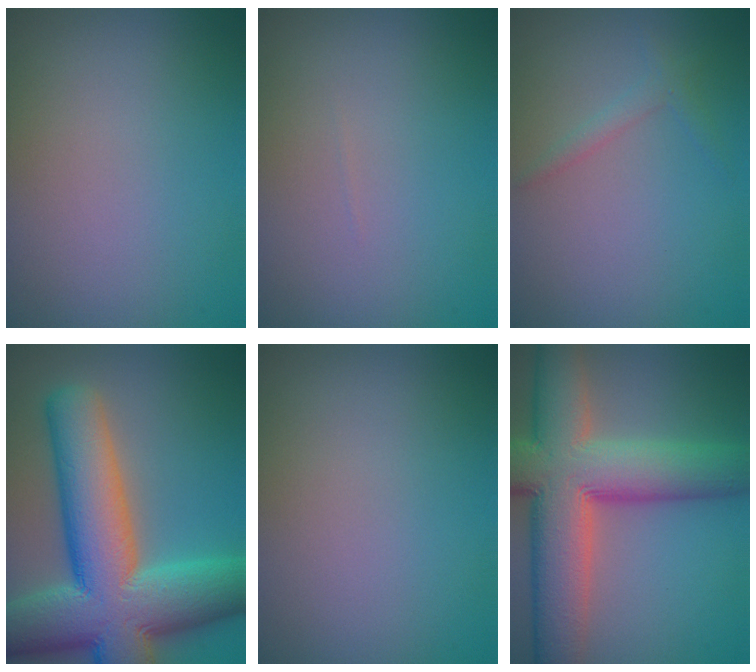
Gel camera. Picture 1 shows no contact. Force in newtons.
{"total": 0.0}
{"total": 1.2, "press": 1.2, "slide": 0.1}
{"total": 14.6, "press": 14.5, "slide": 0.7}
{"total": 0.0}
{"total": 12.4, "press": 12.3, "slide": 0.7}